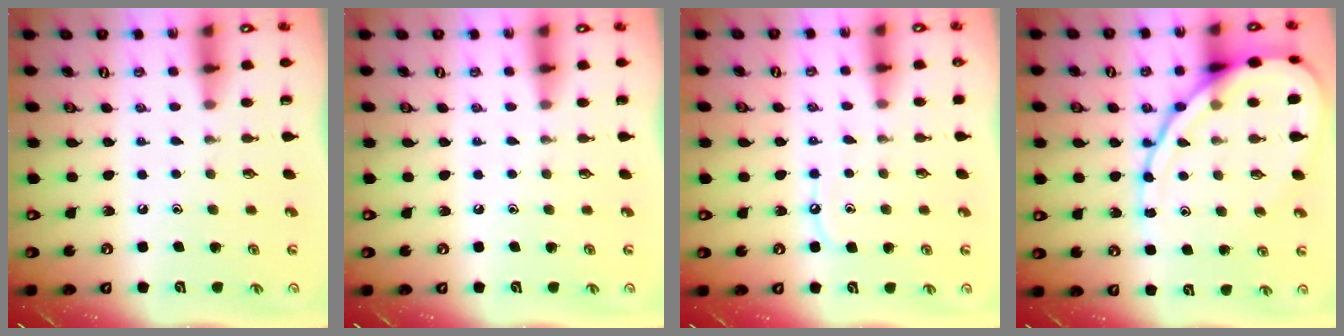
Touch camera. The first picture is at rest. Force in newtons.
{"total": 0.0}
{"total": 8.2, "press": 8.1, "slide": 0.8}
{"total": 15.6, "press": 15.4, "slide": 1.8}